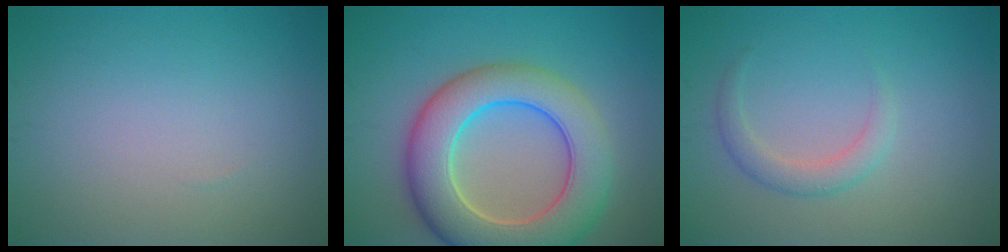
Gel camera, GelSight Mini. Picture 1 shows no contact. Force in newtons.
{"total": 10.1, "press": 10.1, "slide": 0.8}
{"total": 2.1, "press": 2.0, "slide": 0.2}